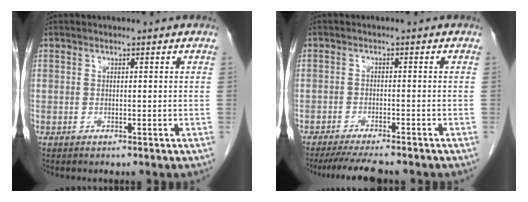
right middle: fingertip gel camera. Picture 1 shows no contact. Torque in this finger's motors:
{"motor_torque": [0.04, -0.03, 0.01, 0.03]}